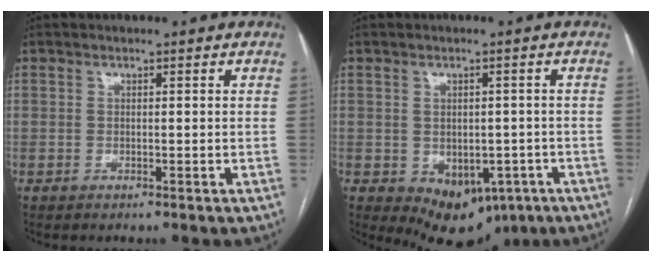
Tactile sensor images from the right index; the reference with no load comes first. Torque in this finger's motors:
{"motor_torque": [1.30, -0.84, 0.47, 0.06]}